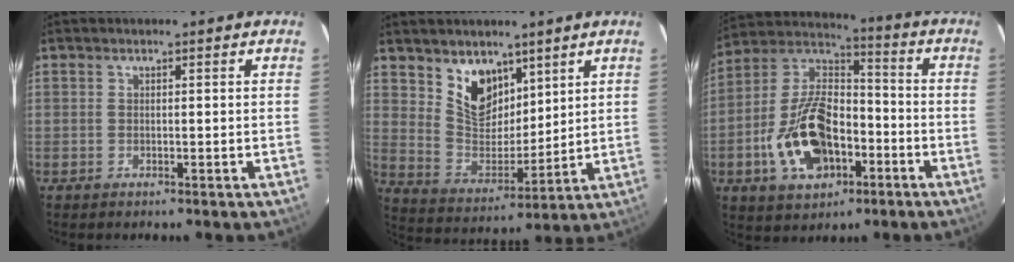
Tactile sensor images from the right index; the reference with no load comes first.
{"total": 10.6, "force": [6.8, 6.4, 5.1], "torque": [-0.089, -0.006, 0.139]}
{"total": 18.2, "force": [-6.4, 10.9, 13.2], "torque": [-0.275, 0.019, -0.101]}